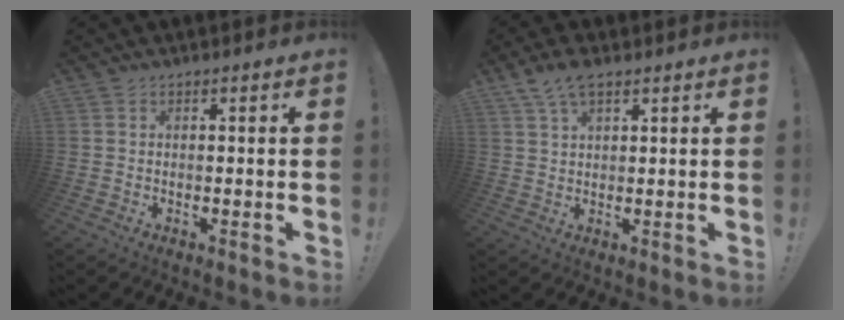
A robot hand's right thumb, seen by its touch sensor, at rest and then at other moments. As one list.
[{"total": 6.5, "force": [4.0, 2.9, 4.2], "torque": [-0.074, -0.010, 0.076]}]